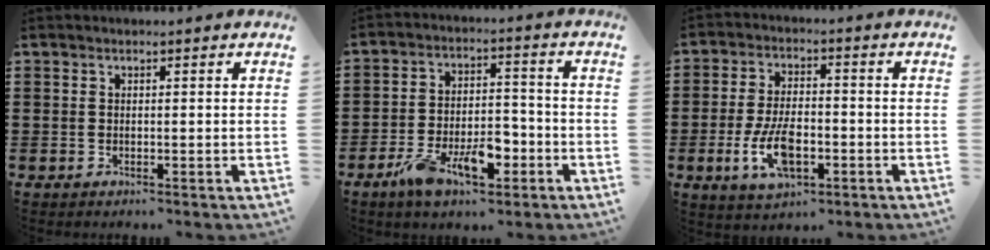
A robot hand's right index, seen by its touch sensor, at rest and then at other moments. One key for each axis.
{"total": 9.2, "fx": -4.4, "fy": 4.3, "fz": 6.8, "tx": -0.123, "ty": 0.006, "tz": -0.077}
{"total": 8.5, "fx": -2.8, "fy": 4.1, "fz": 6.9, "tx": -0.153, "ty": -0.004, "tz": -0.054}